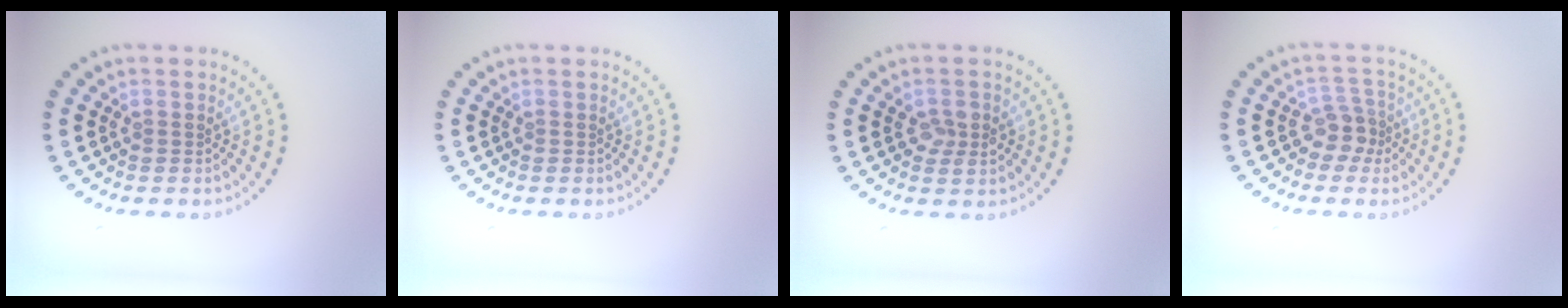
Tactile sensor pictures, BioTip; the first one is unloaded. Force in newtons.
{"total": 0.0}
{"total": 2.1, "press": 2.1, "slide": 0.2}
{"total": 2.4, "press": 1.9, "slide": 1.6}